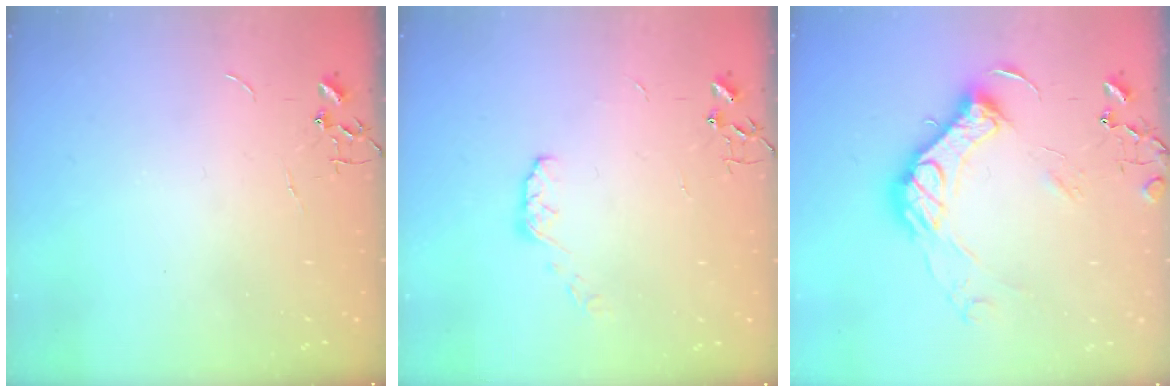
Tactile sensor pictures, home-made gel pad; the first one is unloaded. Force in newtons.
{"total": 5.2, "press": 5.2, "slide": 0.4}
{"total": 15.5, "press": 15.4, "slide": 1.7}